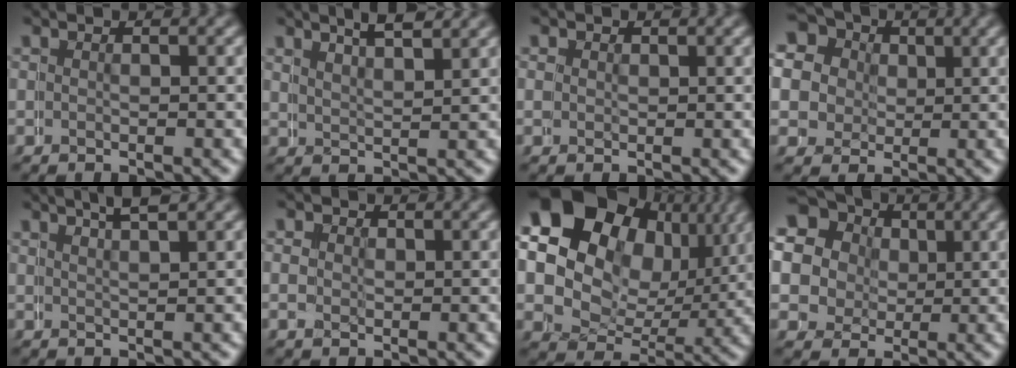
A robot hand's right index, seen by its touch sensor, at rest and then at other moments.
{"total": 3.4, "force": [3.3, -0.7, 0.5], "torque": [-0.005, 0.009, 0.059]}
{"total": 0.8, "force": [0.2, 0.6, -0.4], "torque": [0.002, -0.007, 0.004]}
{"total": 12.2, "force": [4.0, 11.0, 3.4], "torque": [-0.082, -0.005, 0.053]}
{"total": 2.5, "force": [2.1, -0.7, 1.3], "torque": [-0.006, 0.012, 0.036]}
{"total": 1.3, "force": [0.5, 0.1, -1.2], "torque": [0.020, -0.006, 0.006]}
{"total": 16.6, "force": [5.7, 13.1, 8.3], "torque": [-0.159, -0.003, 0.082]}
{"total": 14.7, "force": [4.6, 13.2, 4.5], "torque": [-0.116, -0.009, 0.060]}